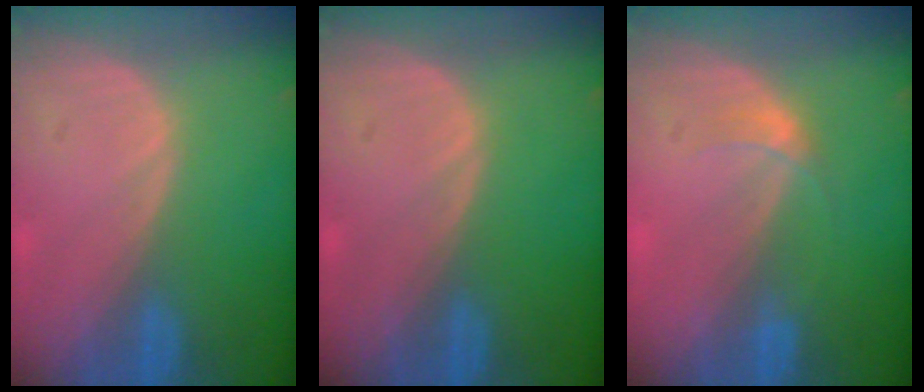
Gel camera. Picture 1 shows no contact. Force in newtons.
{"total": 0.0}
{"total": 1.7, "press": 1.7, "slide": 0.2}